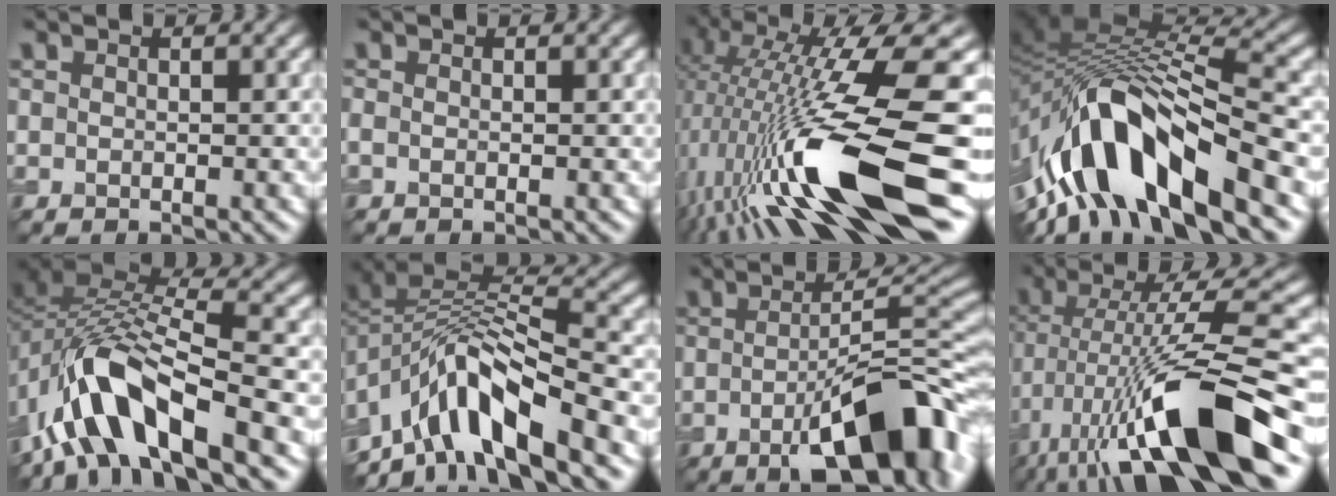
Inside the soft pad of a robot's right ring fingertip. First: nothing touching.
{"total": 0.9, "force": [-0.2, 0.6, 0.7], "torque": [-0.002, 0.005, -0.013]}
{"total": 15.7, "force": [-2.0, 3.7, 15.1], "torque": [-0.265, 0.010, -0.022]}
{"total": 12.9, "force": [-5.3, 5.3, 10.5], "torque": [-0.188, 0.015, -0.084]}
{"total": 9.7, "force": [-5.5, 3.8, 7.0], "torque": [-0.125, 0.018, -0.106]}
{"total": 9.3, "force": [-5.3, 3.9, 6.5], "torque": [-0.106, 0.016, -0.096]}
{"total": 11.0, "force": [-4.5, 3.2, 9.5], "torque": [-0.138, 0.011, -0.065]}
{"total": 13.5, "force": [-4.0, 3.0, 12.5], "torque": [-0.219, 0.016, -0.055]}